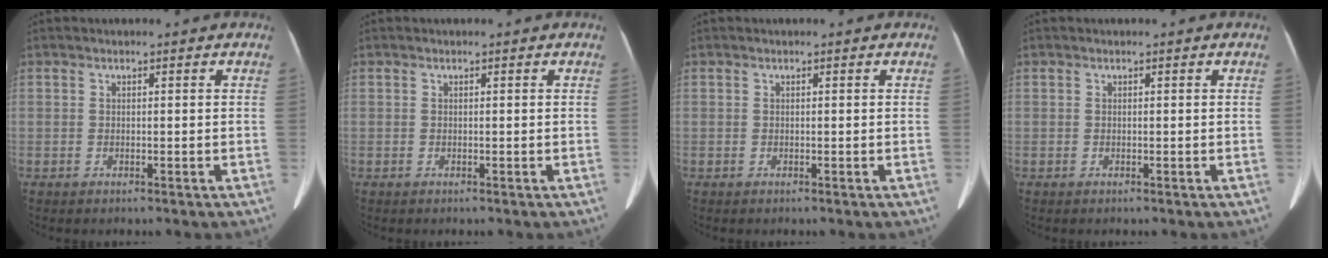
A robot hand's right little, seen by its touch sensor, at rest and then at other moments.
{"total": 0.0}
{"total": 0.0}
{"total": 0.0}